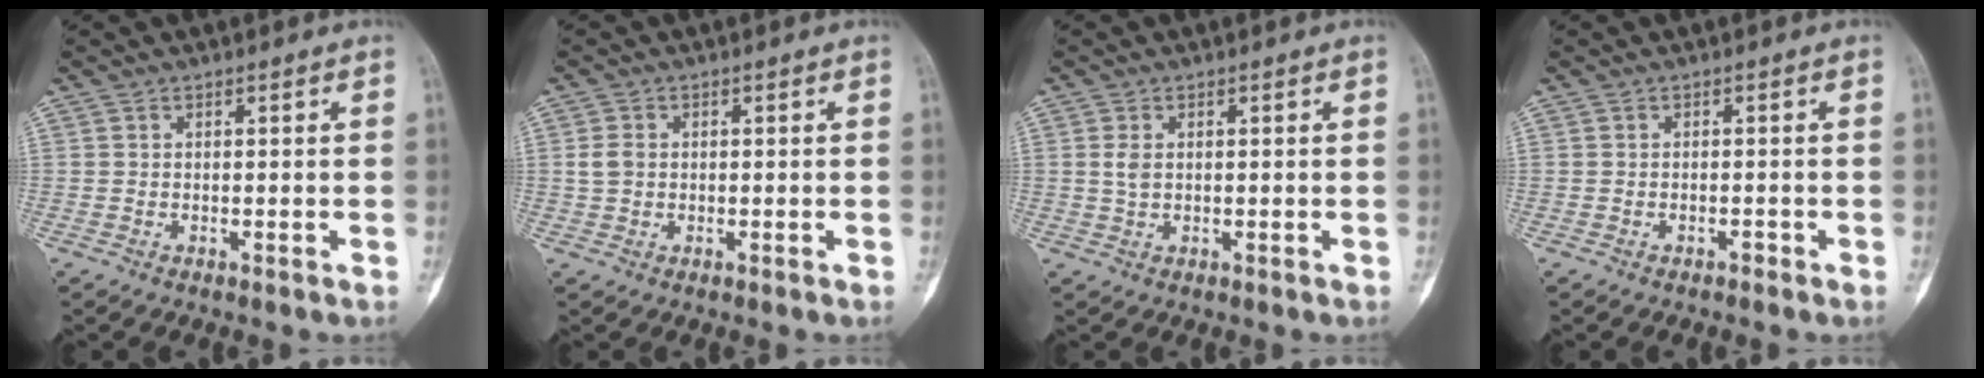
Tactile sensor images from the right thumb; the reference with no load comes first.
{"total": 2.5, "force": [0.2, 2.0, 1.5], "torque": [-0.030, 0.006, 0.004]}
{"total": 2.1, "force": [0.4, 1.2, 1.6], "torque": [-0.035, 0.001, 0.009]}
{"total": 0.7, "force": [-0.5, 0.4, 0.3], "torque": [-0.004, 0.003, -0.009]}